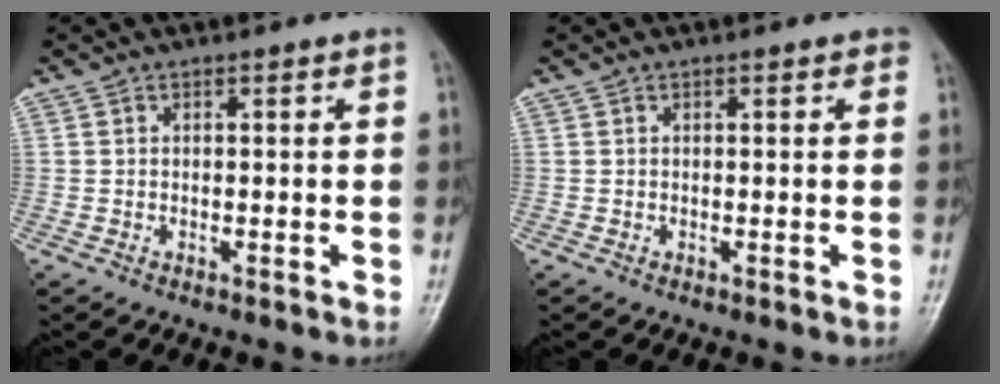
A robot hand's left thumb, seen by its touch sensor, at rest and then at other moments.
{"total": 0.7, "force": [0.4, 0.4, 0.5], "torque": [-0.004, 0.000, 0.001]}